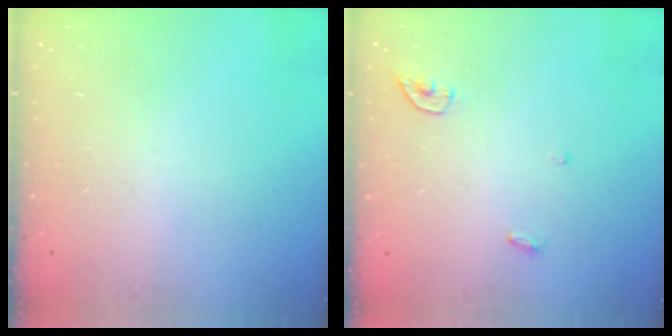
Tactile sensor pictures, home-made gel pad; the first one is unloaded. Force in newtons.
{"total": 4.3, "press": 4.3, "slide": 0.4}